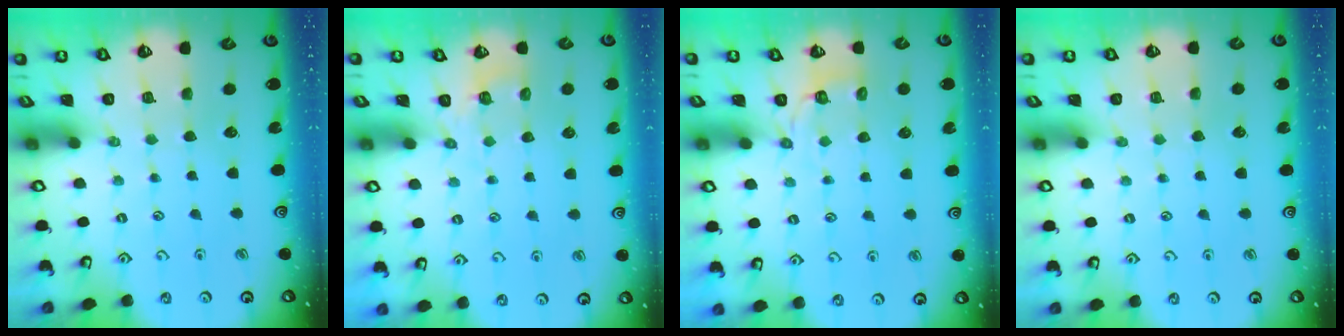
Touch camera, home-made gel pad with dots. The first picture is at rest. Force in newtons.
{"total": 2.3, "press": 1.5, "slide": 1.7}
{"total": 2.7, "press": 1.4, "slide": 2.3}
{"total": 0.9, "press": 0.9, "slide": 0.1}